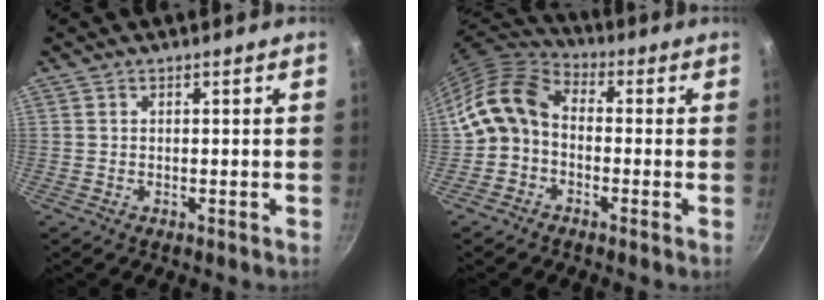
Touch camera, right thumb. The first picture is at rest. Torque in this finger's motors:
{"motor_torque": [0.58, 1.99, 0.85, -0.85, 0.30]}